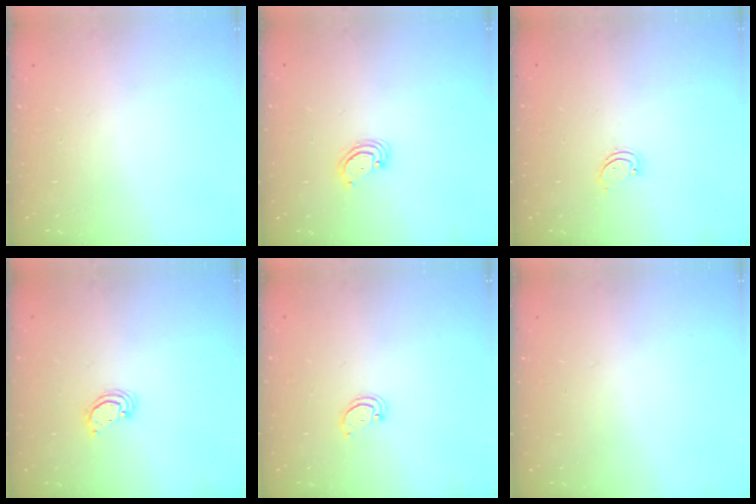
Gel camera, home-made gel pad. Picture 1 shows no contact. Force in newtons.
{"total": 2.8, "press": 2.8, "slide": 0.3}
{"total": 1.7, "press": 1.7, "slide": 0.3}
{"total": 2.2, "press": 2.2, "slide": 0.2}
{"total": 1.5, "press": 1.5, "slide": 0.1}
{"total": 0.0}